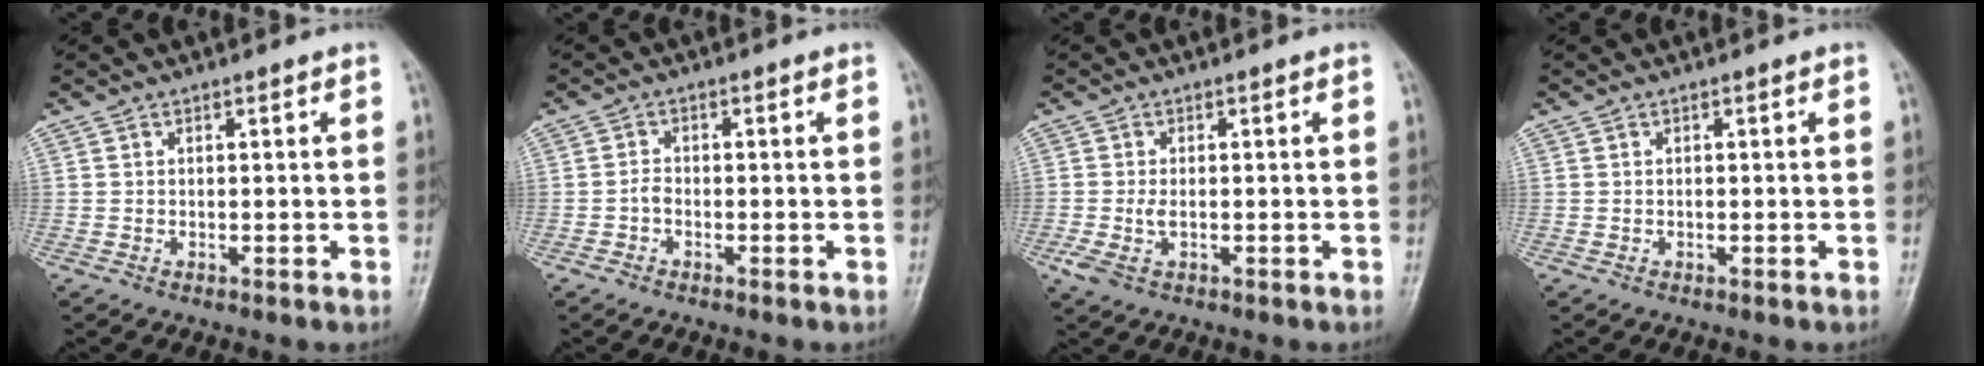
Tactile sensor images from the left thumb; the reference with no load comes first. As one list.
[{"total": 1.5, "force": [-0.9, 1.0, 0.8], "torque": [-0.017, 0.005, -0.024]}, {"total": 3.2, "force": [-1.0, 1.7, 2.6], "torque": [-0.069, 0.002, -0.018]}, {"total": 0.0}]